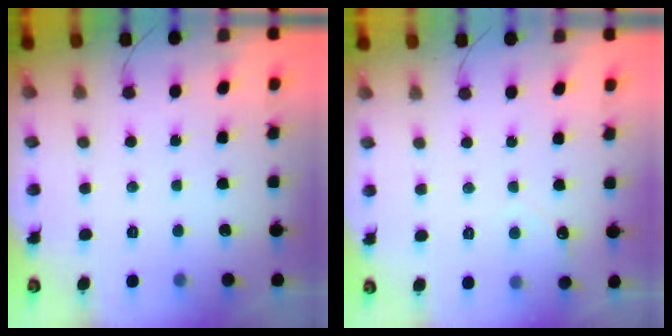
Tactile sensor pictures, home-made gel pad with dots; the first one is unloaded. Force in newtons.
{"total": 2.7, "press": 2.7, "slide": 0.3}